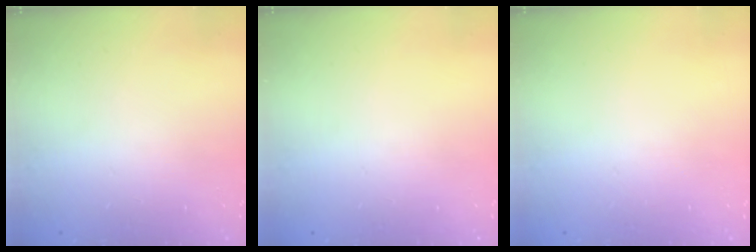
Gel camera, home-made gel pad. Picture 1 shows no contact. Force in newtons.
{"total": 0.0}
{"total": 0.0}